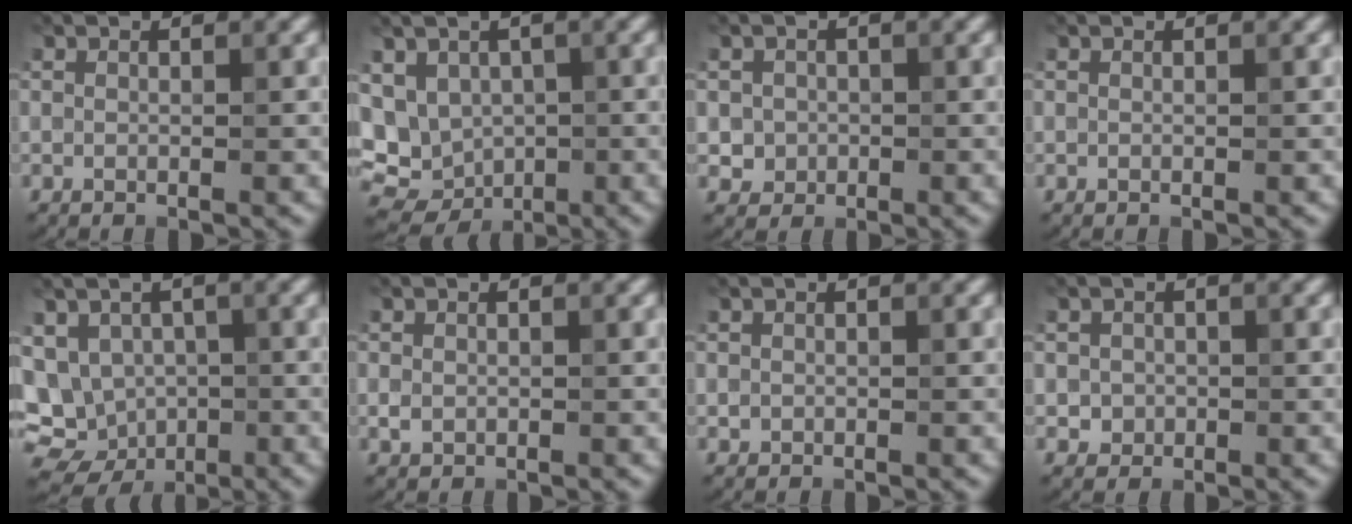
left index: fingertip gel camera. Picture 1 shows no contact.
{"total": 6.7, "force": [-0.3, 5.7, 3.6], "torque": [-0.048, -0.002, 0.004]}
{"total": 1.7, "force": [-0.2, 1.7, 0.3], "torque": [0.009, -0.005, -0.001]}
{"total": 0.0}
{"total": 8.8, "force": [-1.4, 7.3, 4.8], "torque": [-0.064, 0.000, -0.024]}
{"total": 1.0, "force": [-0.1, 0.9, 0.5], "torque": [-0.007, -0.004, -0.003]}
{"total": 0.5, "force": [0.0, 0.5, 0.0], "torque": [0.005, -0.003, 0.000]}
{"total": 1.4, "force": [-0.2, 1.4, 0.3], "torque": [0.005, -0.005, -0.004]}